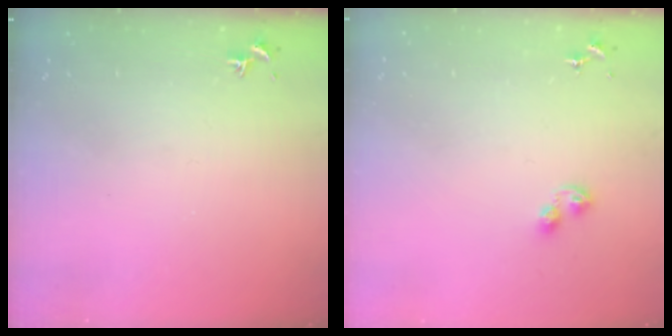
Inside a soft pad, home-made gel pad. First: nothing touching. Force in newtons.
{"total": 3.7, "press": 3.7, "slide": 0.5}